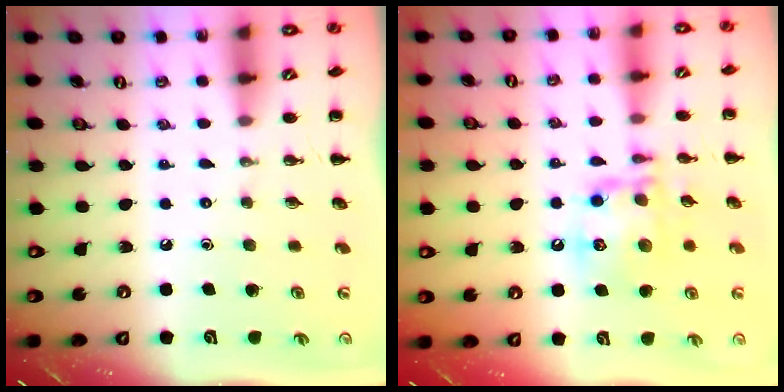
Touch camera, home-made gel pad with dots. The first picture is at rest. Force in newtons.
{"total": 15.3, "press": 15.1, "slide": 2.1}